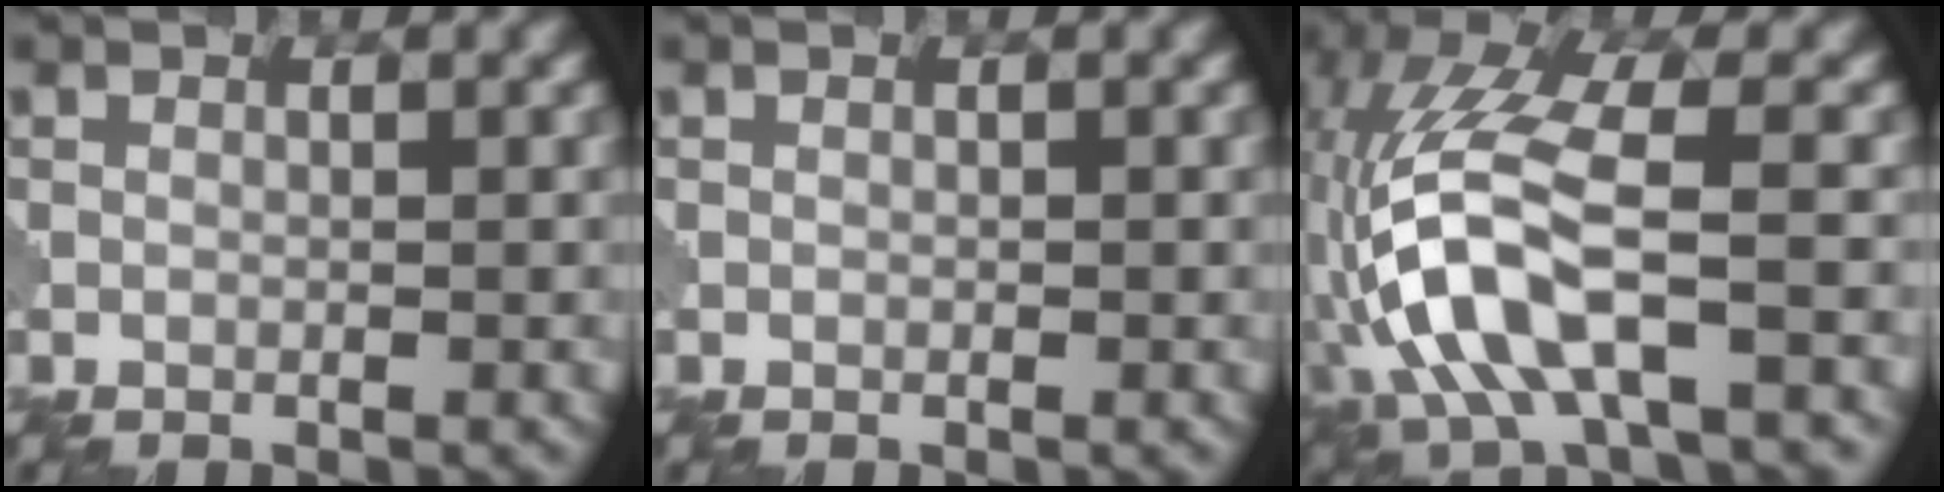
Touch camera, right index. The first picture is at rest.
{"total": 0.0}
{"total": 9.3, "force": [-2.6, 3.4, 8.2], "torque": [-0.188, 0.015, -0.055]}